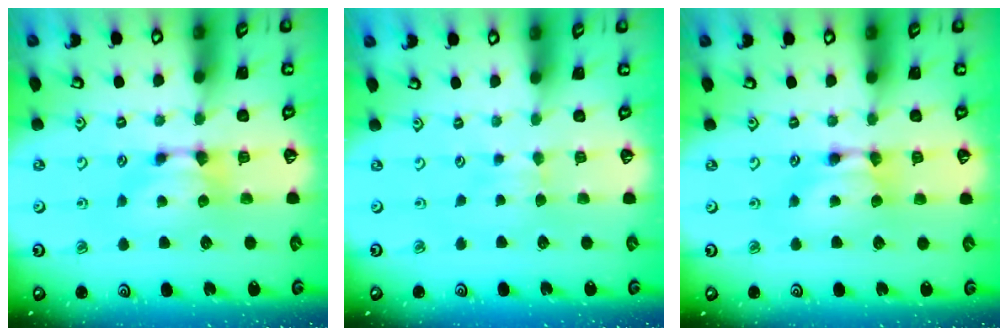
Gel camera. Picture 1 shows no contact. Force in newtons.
{"total": 2.2, "press": 2.2, "slide": 0.4}
{"total": 1.8, "press": 1.8, "slide": 0.1}